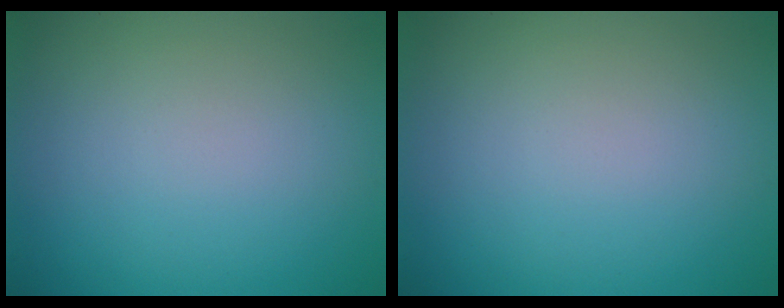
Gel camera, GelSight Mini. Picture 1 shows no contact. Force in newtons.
{"total": 0.0}